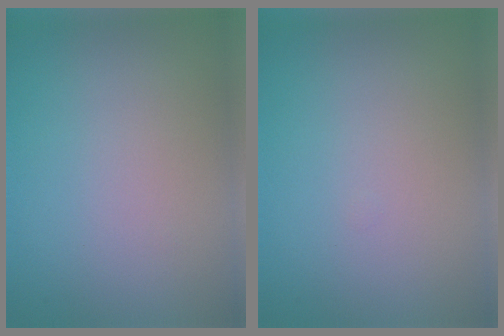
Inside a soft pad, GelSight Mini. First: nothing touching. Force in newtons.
{"total": 0.0}